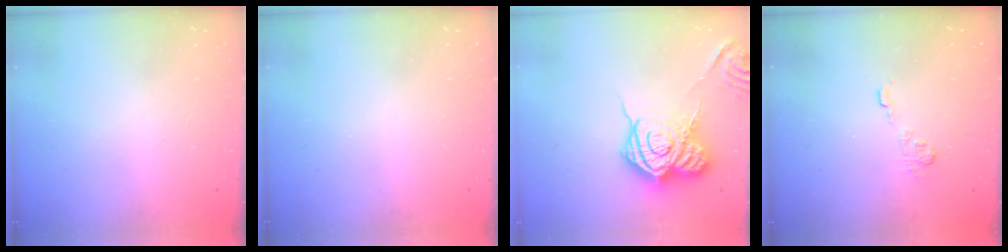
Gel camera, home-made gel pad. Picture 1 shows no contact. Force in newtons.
{"total": 0.0}
{"total": 18.9, "press": 18.9, "slide": 1.5}
{"total": 5.2, "press": 5.1, "slide": 0.9}